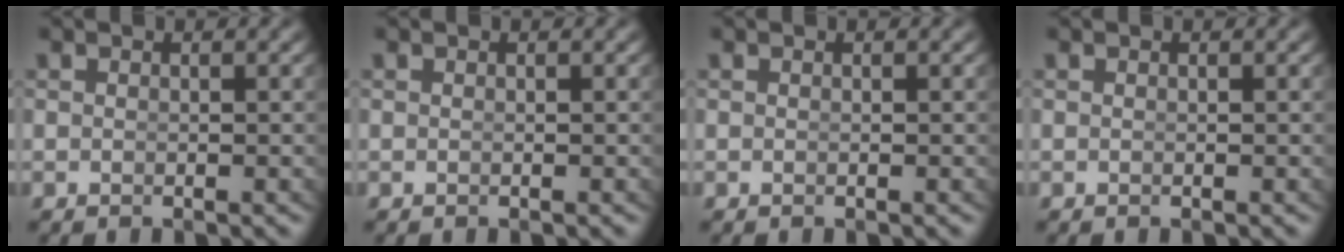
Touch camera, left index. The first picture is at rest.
{"total": 0.0}
{"total": 0.0}
{"total": 0.0}